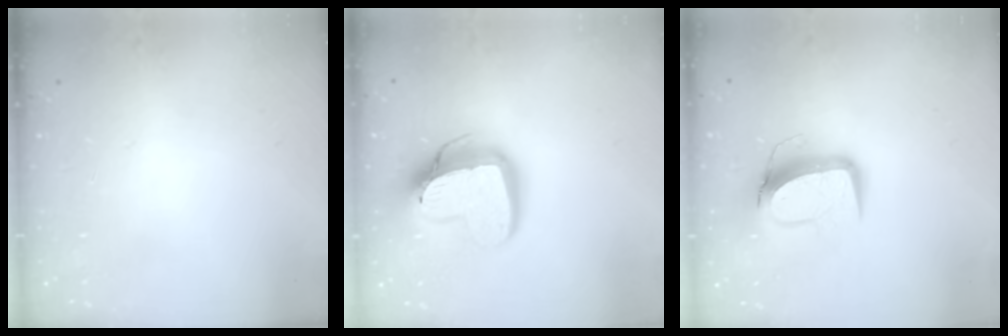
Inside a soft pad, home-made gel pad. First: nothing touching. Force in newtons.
{"total": 18.9, "press": 18.8, "slide": 1.6}
{"total": 11.8, "press": 11.7, "slide": 1.2}